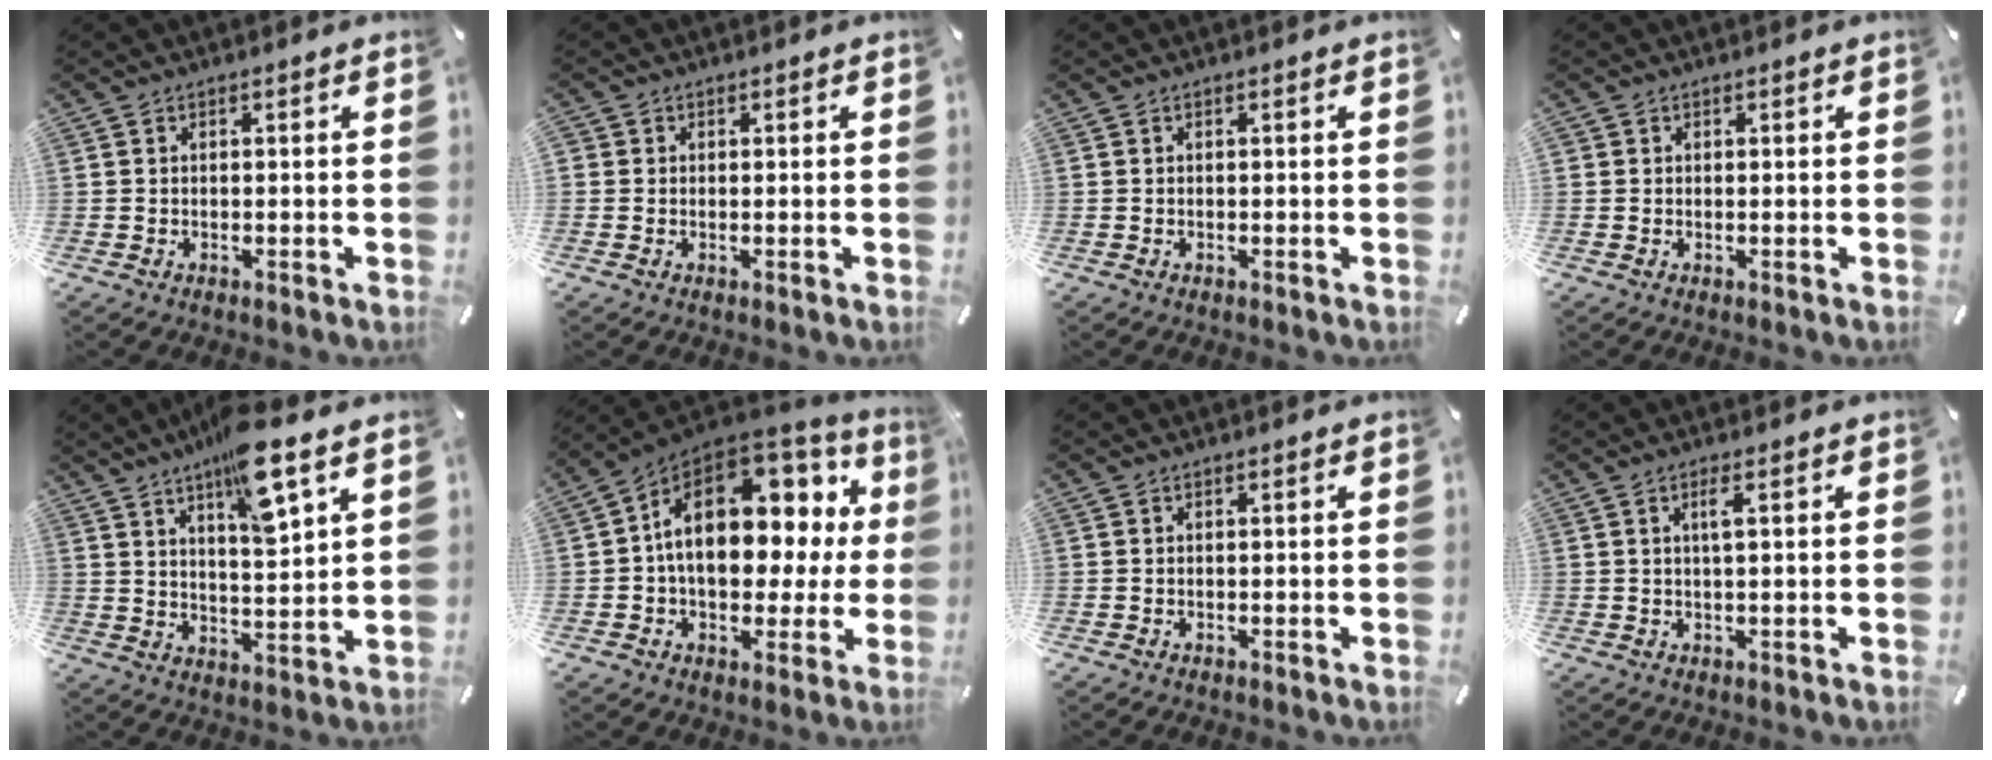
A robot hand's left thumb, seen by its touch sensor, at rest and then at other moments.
{"total": 0.9, "force": [-0.1, 0.9, 0.0], "torque": [0.001, 0.005, -0.005]}
{"total": 0.0}
{"total": 0.6, "force": [0.1, 0.6, 0.0], "torque": [0.003, 0.006, 0.000]}
{"total": 12.3, "force": [8.3, 3.0, 8.6], "torque": [-0.137, -0.040, 0.140]}
{"total": 18.5, "force": [3.7, 12.2, 13.3], "torque": [-0.199, -0.016, 0.067]}
{"total": 0.0}
{"total": 2.7, "force": [0.7, 0.3, 2.6], "torque": [-0.053, 0.002, 0.008]}